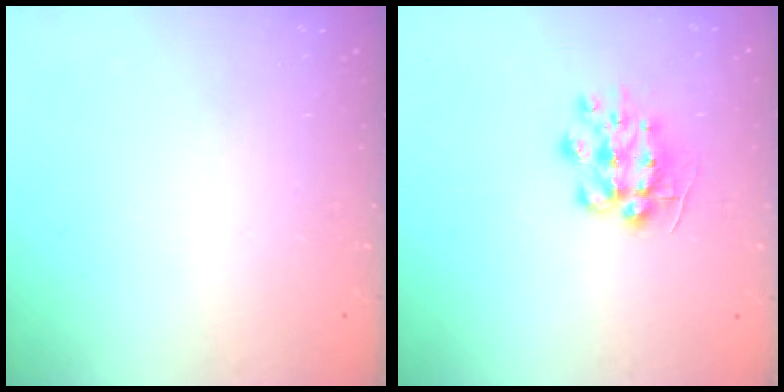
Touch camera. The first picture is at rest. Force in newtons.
{"total": 9.8, "press": 9.8, "slide": 0.5}